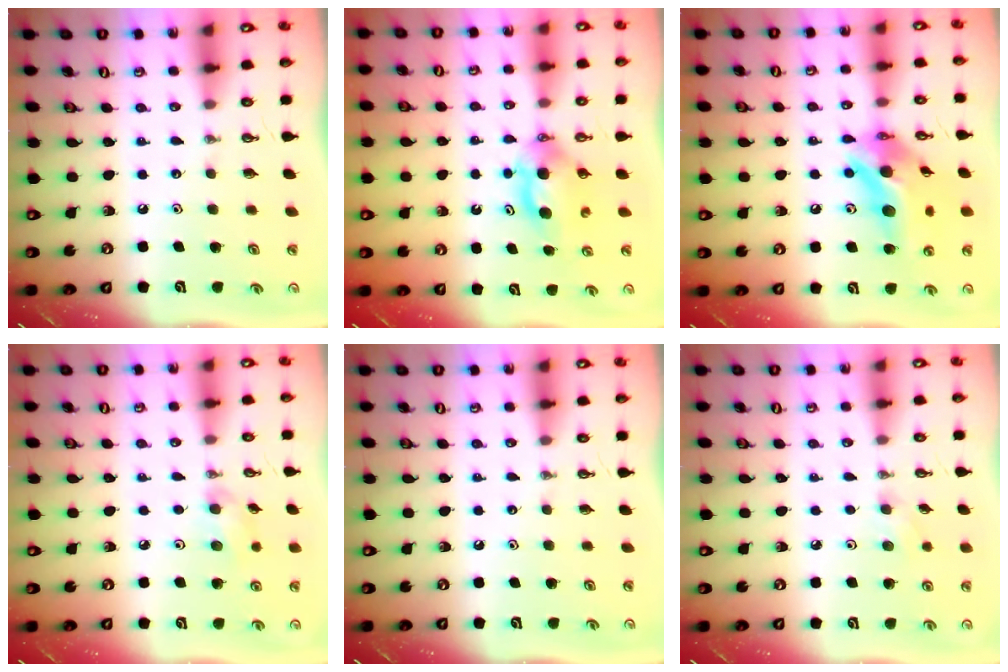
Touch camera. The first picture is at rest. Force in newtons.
{"total": 6.9, "press": 5.1, "slide": 4.7}
{"total": 16.5, "press": 16.2, "slide": 3.4}
{"total": 7.4, "press": 5.6, "slide": 4.8}
{"total": 0.0}
{"total": 4.3, "press": 3.9, "slide": 1.9}